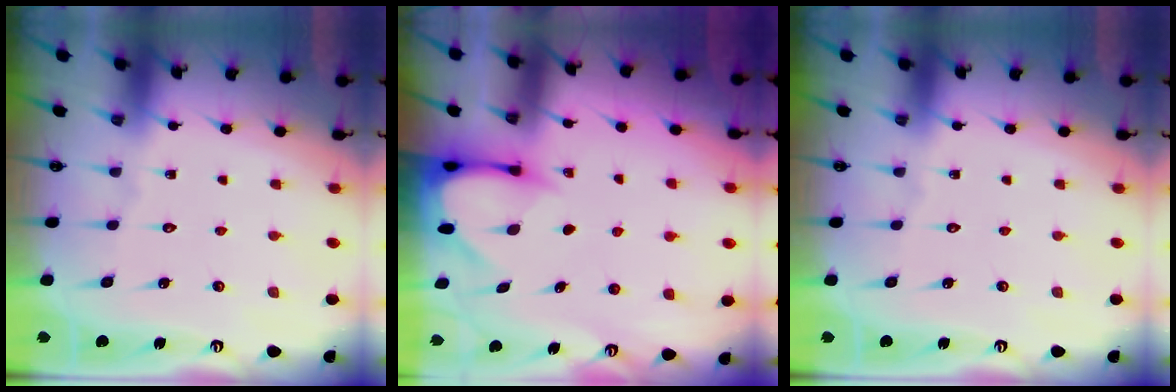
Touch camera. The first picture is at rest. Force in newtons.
{"total": 3.2, "press": 3.2, "slide": 0.3}
{"total": 0.0}